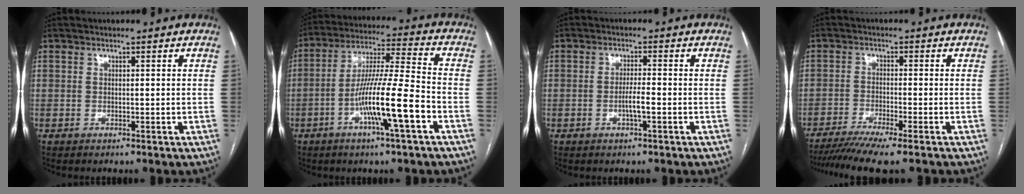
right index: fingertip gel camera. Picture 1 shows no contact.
{"total": 13.6, "force": [-5.2, -0.1, 12.5], "torque": [-0.231, 0.000, -0.096]}
{"total": 3.1, "force": [-1.1, 0.3, 2.8], "torque": [-0.052, 0.000, -0.020]}
{"total": 9.1, "force": [-7.4, -0.5, 5.3], "torque": [-0.076, -0.019, -0.117]}